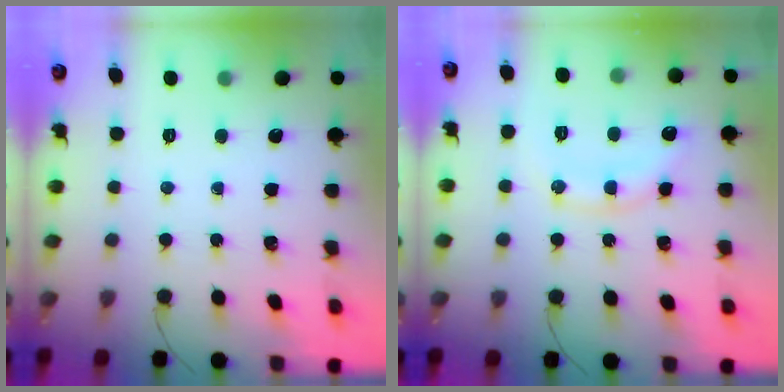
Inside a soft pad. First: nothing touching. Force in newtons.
{"total": 11.0, "press": 11.0, "slide": 0.6}